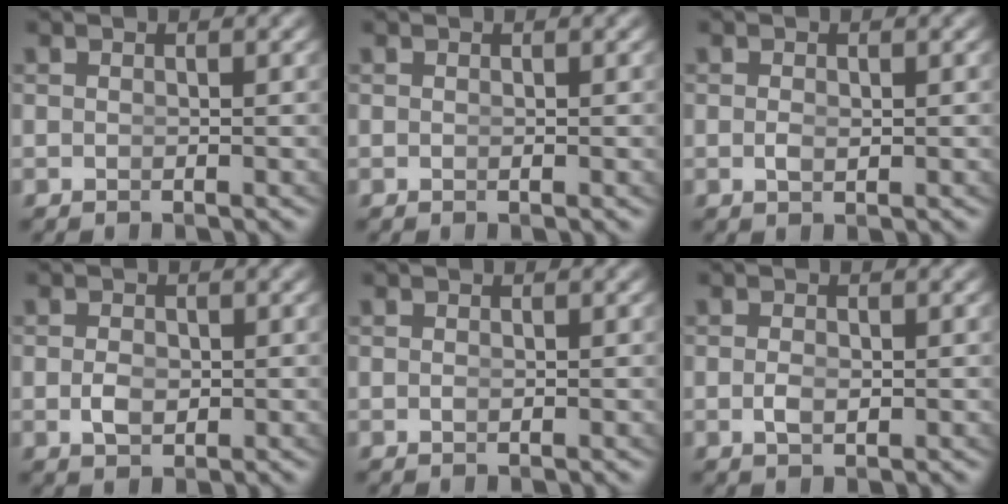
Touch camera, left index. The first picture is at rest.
{"total": 0.0}
{"total": 0.6, "force": [-0.2, 0.1, 0.6], "torque": [-0.016, -0.013, 0.005]}
{"total": 1.3, "force": [-0.4, 0.7, 1.1], "torque": [-0.020, -0.013, 0.003]}
{"total": 0.0}
{"total": 1.0, "force": [-0.5, 0.3, 0.9], "torque": [-0.022, -0.014, 0.002]}